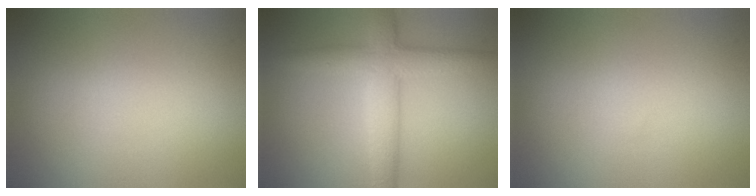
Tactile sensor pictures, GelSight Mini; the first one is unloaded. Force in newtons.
{"total": 4.7, "press": 4.7, "slide": 0.1}
{"total": 0.0}